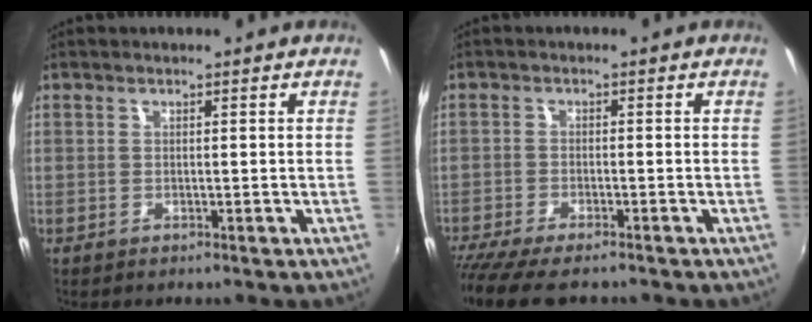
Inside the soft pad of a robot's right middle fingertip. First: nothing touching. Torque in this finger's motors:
{"motor_torque": [1.10, -1.03, 0.34, 0.13]}